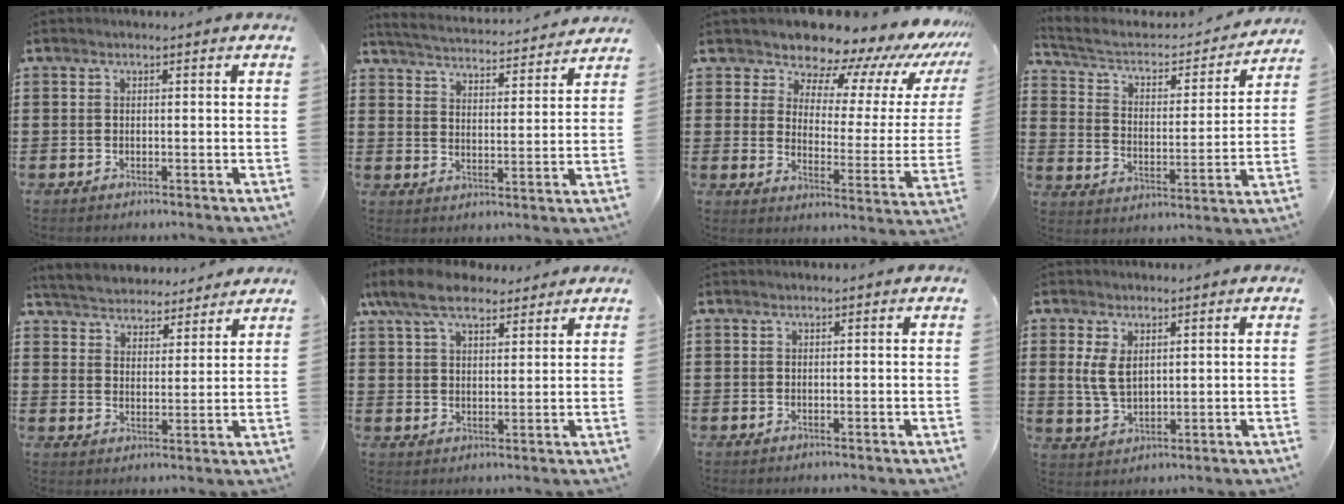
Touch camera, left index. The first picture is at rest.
{"total": 3.9, "force": [3.8, -0.4, 0.3], "torque": [-0.029, -0.036, 0.060]}
{"total": 10.0, "force": [9.2, 2.6, 2.9], "torque": [-0.064, -0.081, 0.153]}
{"total": 3.9, "force": [2.9, 1.9, 1.7], "torque": [-0.054, -0.023, 0.040]}
{"total": 4.5, "force": [4.5, 0.7, 0.0], "torque": [-0.023, -0.026, 0.077]}
{"total": 8.5, "force": [6.7, 3.3, 4.2], "torque": [-0.100, -0.006, 0.127]}
{"total": 0.0}
{"total": 4.5, "force": [1.3, 2.5, 3.5], "torque": [-0.081, 0.003, 0.022]}